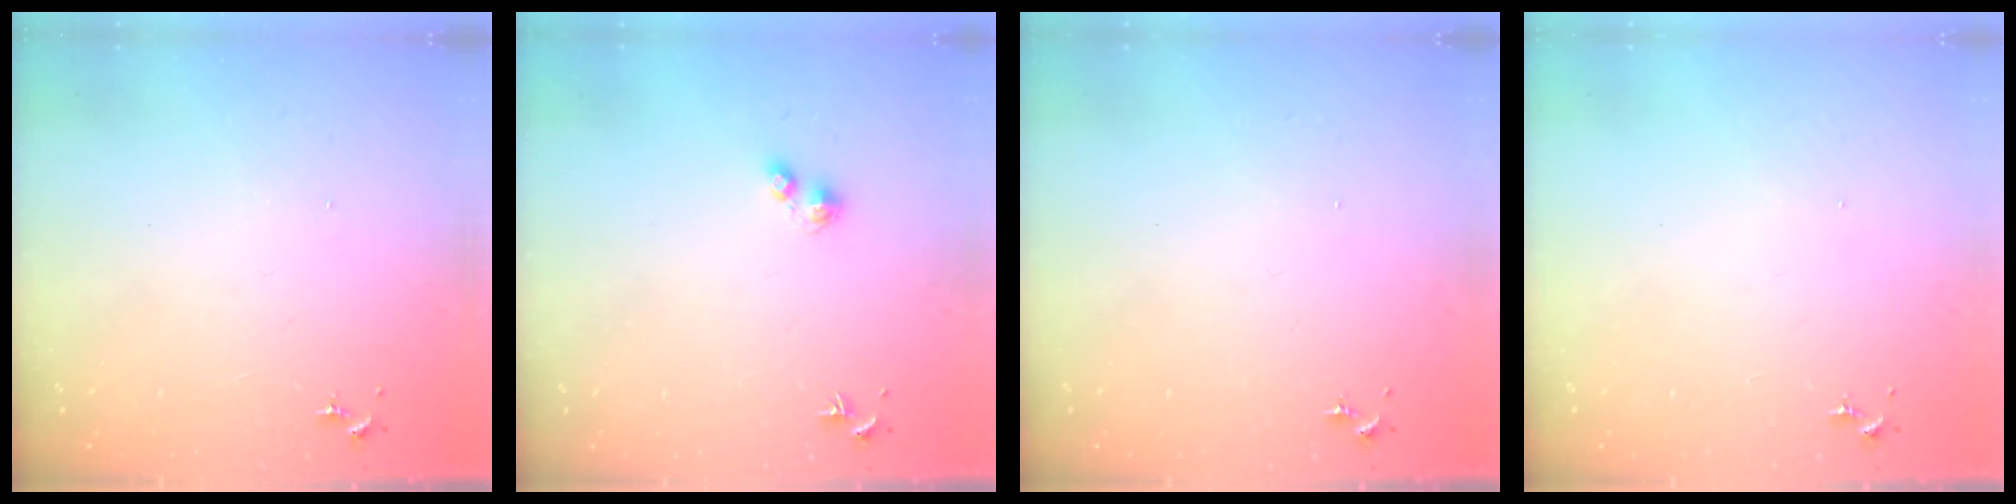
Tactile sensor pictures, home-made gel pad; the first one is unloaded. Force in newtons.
{"total": 2.4, "press": 2.3, "slide": 0.3}
{"total": 0.0}
{"total": 0.0}